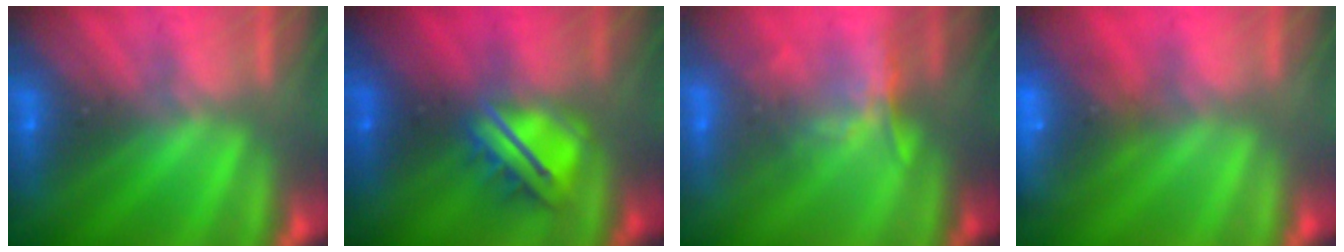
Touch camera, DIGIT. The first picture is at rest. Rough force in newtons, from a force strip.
{"total": 5.4}
{"total": 2.4}
{"total": 7.7}